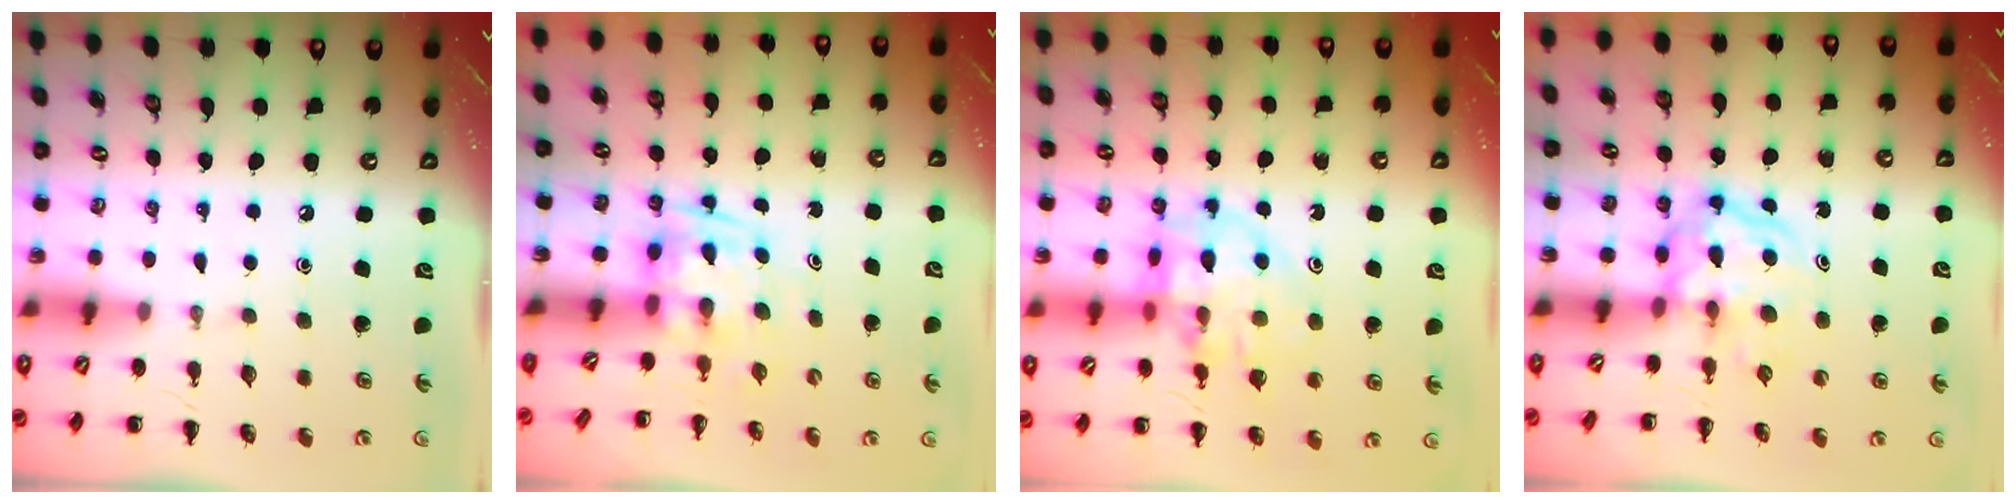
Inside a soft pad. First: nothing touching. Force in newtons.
{"total": 3.2, "press": 3.2, "slide": 0.3}
{"total": 14.2, "press": 13.8, "slide": 3.2}
{"total": 3.9, "press": 3.9, "slide": 0.4}